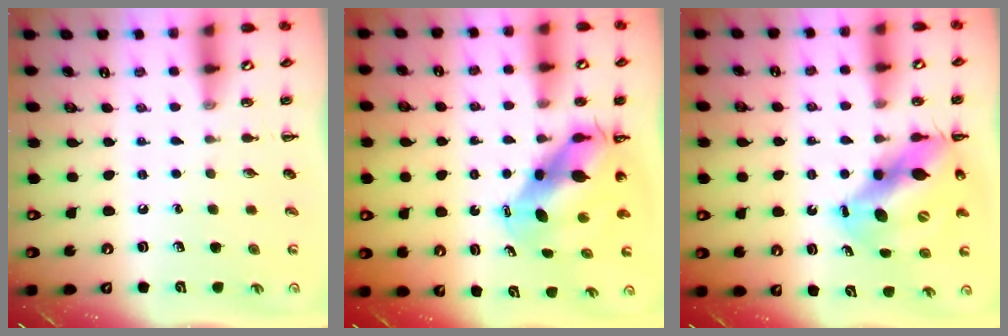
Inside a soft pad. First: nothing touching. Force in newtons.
{"total": 8.4, "press": 8.0, "slide": 2.4}
{"total": 12.1, "press": 11.7, "slide": 3.0}